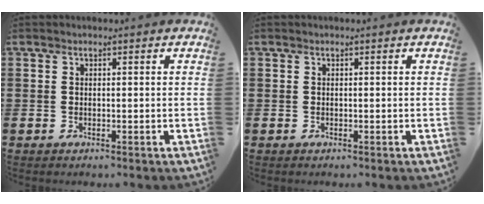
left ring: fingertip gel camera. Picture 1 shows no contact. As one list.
[{"total": 0.0}]